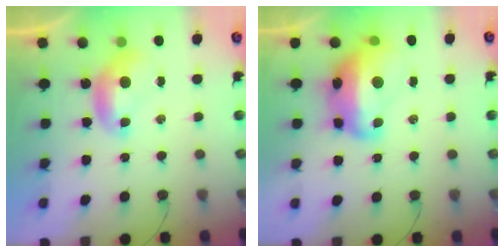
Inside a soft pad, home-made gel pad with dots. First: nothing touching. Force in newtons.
{"total": 11.1, "press": 11.0, "slide": 1.4}